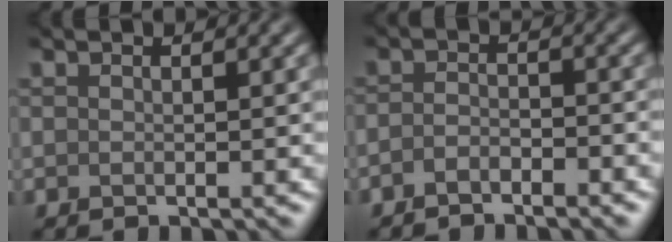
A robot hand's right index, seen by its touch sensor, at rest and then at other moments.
{"total": 1.9, "force": [-1.5, 0.6, 0.9], "torque": [-0.018, 0.001, -0.032]}